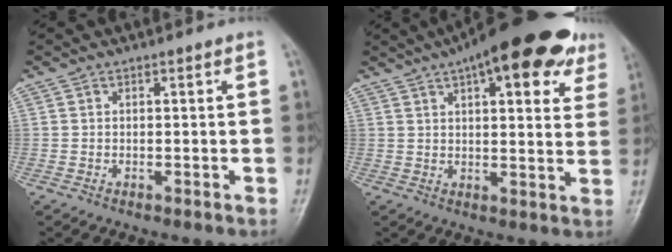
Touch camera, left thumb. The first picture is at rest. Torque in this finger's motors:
{"motor_torque": [0.75, 0.58, 1.60, -1.17, 0.24]}